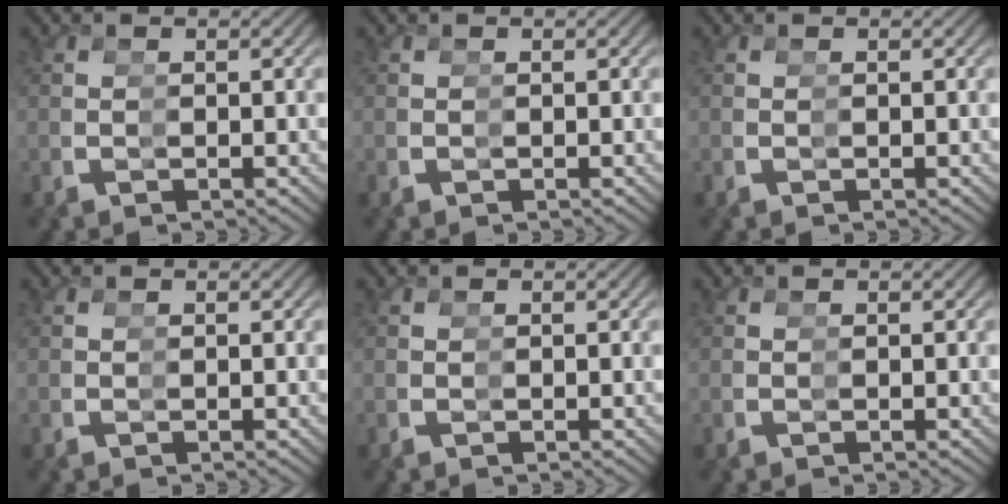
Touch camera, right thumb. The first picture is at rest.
{"total": 0.0}
{"total": 0.0}
{"total": 0.0}
{"total": 0.0}
{"total": 0.0}